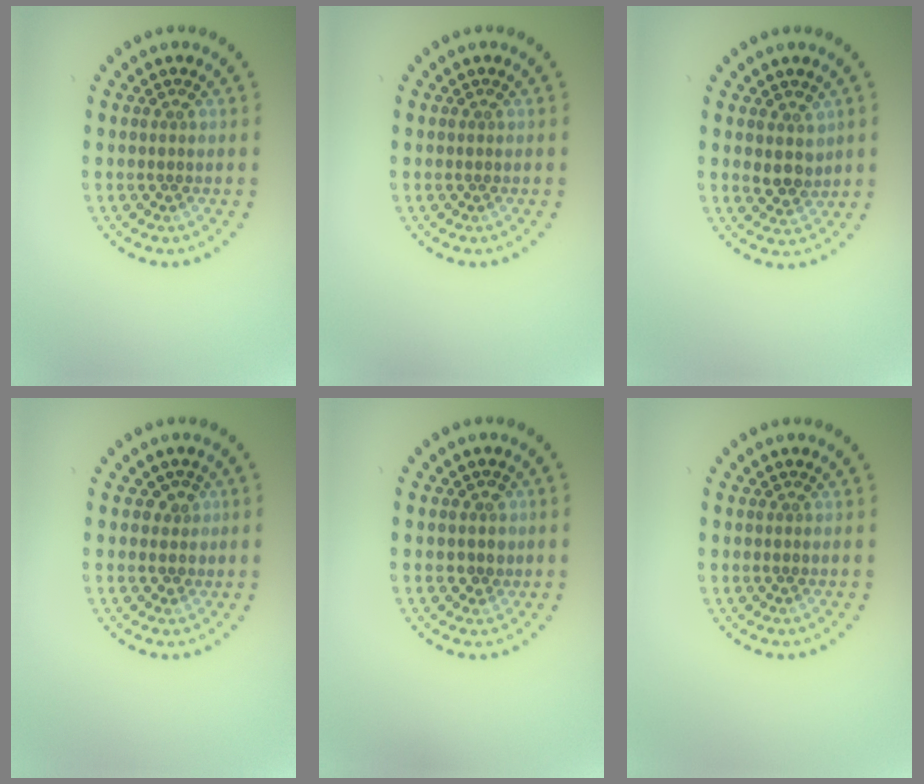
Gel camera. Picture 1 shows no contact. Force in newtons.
{"total": 0.0}
{"total": 2.2, "press": 1.9, "slide": 1.1}
{"total": 1.4, "press": 1.1, "slide": 0.8}
{"total": 1.1, "press": 0.9, "slide": 0.5}
{"total": 0.0}